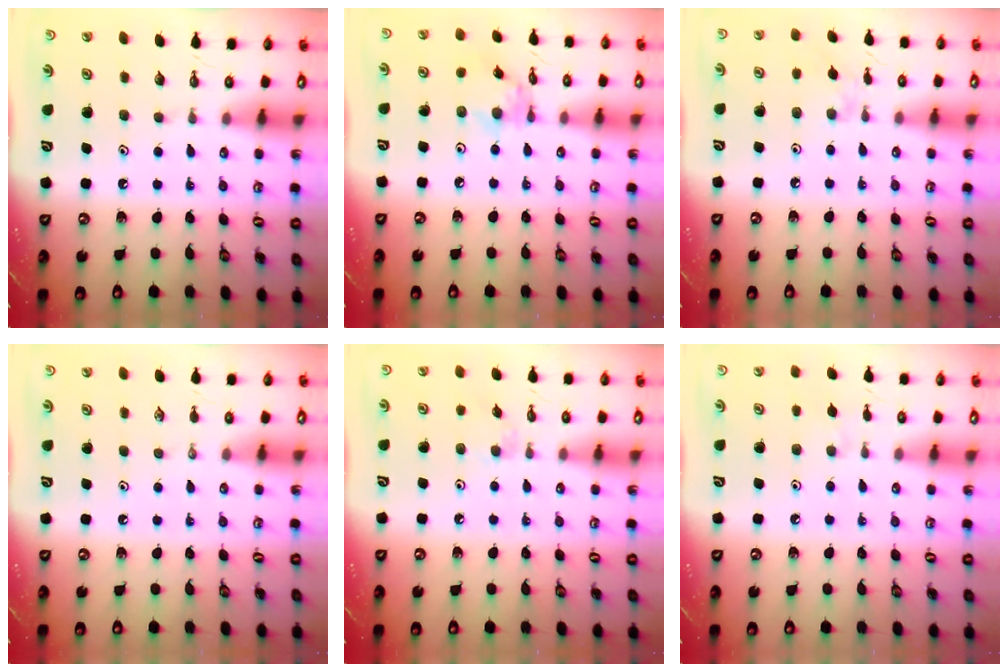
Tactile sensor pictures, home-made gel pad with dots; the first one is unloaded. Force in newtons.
{"total": 4.4, "press": 4.3, "slide": 0.2}
{"total": 2.3, "press": 2.3, "slide": 0.4}
{"total": 0.0}
{"total": 2.7, "press": 2.6, "slide": 0.4}
{"total": 4.4, "press": 4.4, "slide": 0.6}